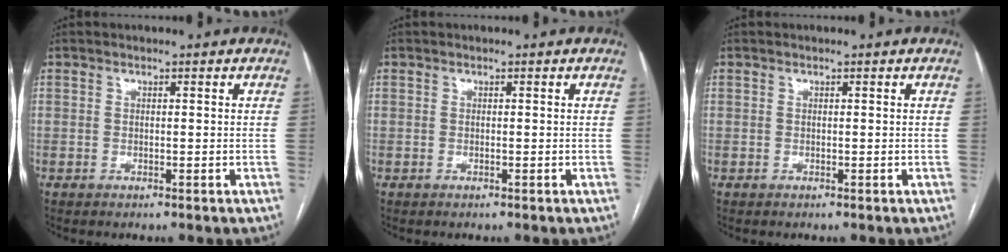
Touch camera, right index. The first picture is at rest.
{"total": 0.0}
{"total": 0.0}